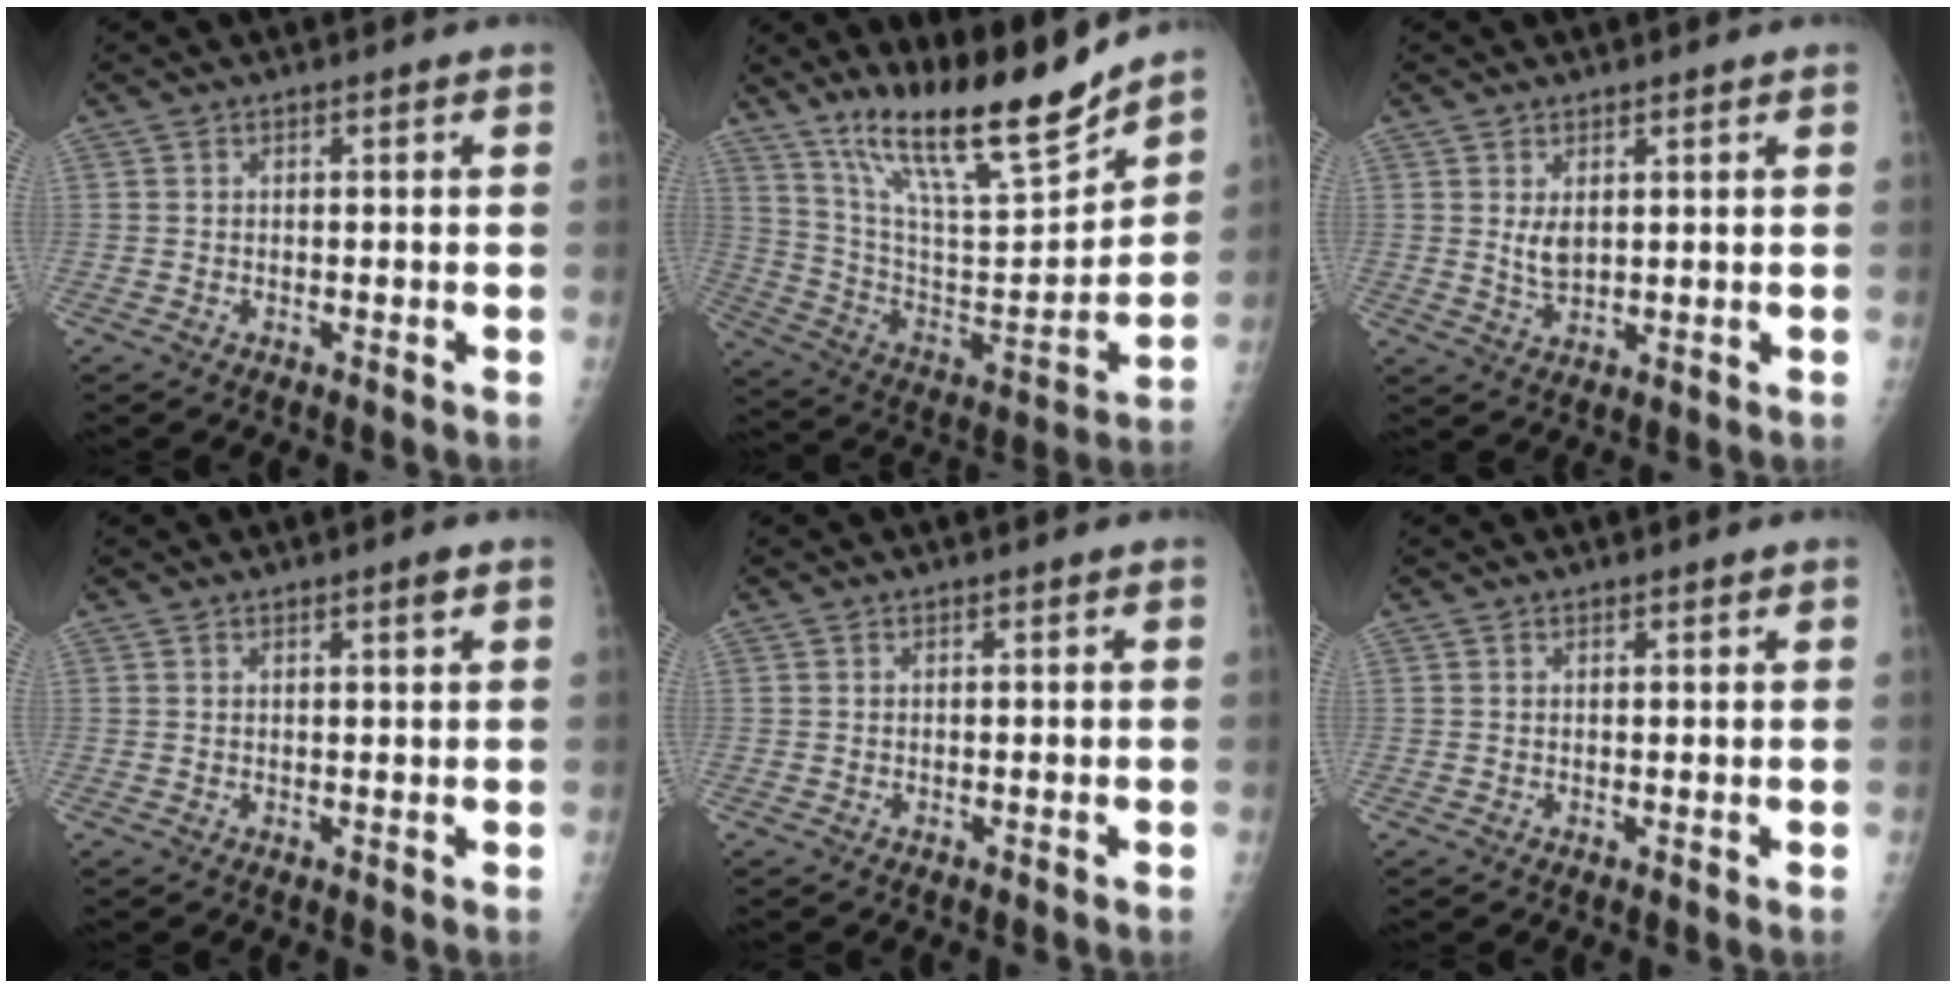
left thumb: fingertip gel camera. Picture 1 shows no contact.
{"total": 21.4, "force": [17.0, 3.5, 12.5], "torque": [-0.180, -0.096, 0.301]}
{"total": 3.4, "force": [1.2, 1.9, 2.5], "torque": [-0.039, -0.015, 0.028]}
{"total": 1.5, "force": [0.9, 0.2, 1.1], "torque": [-0.017, -0.006, 0.016]}
{"total": 0.0}
{"total": 0.7, "force": [0.6, 0.3, 0.2], "torque": [-0.001, -0.004, 0.008]}